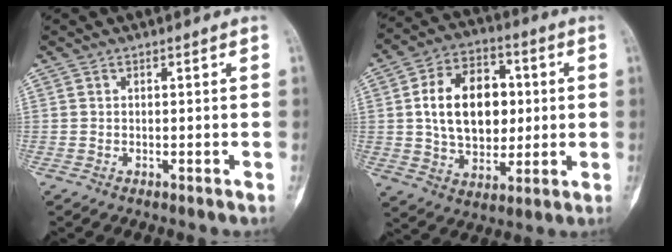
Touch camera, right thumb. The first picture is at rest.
{"total": 16.8, "force": [2.0, 11.5, 12.1], "torque": [-0.158, 0.009, 0.033]}